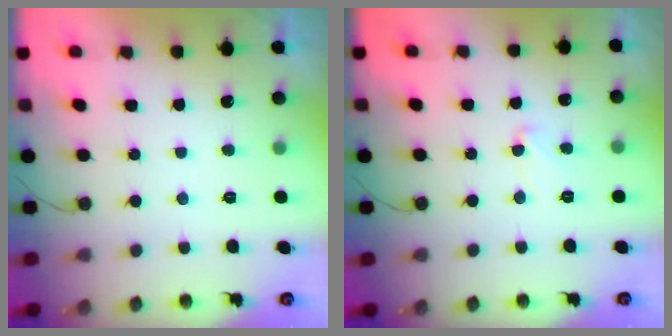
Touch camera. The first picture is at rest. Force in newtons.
{"total": 5.9, "press": 5.9, "slide": 0.4}